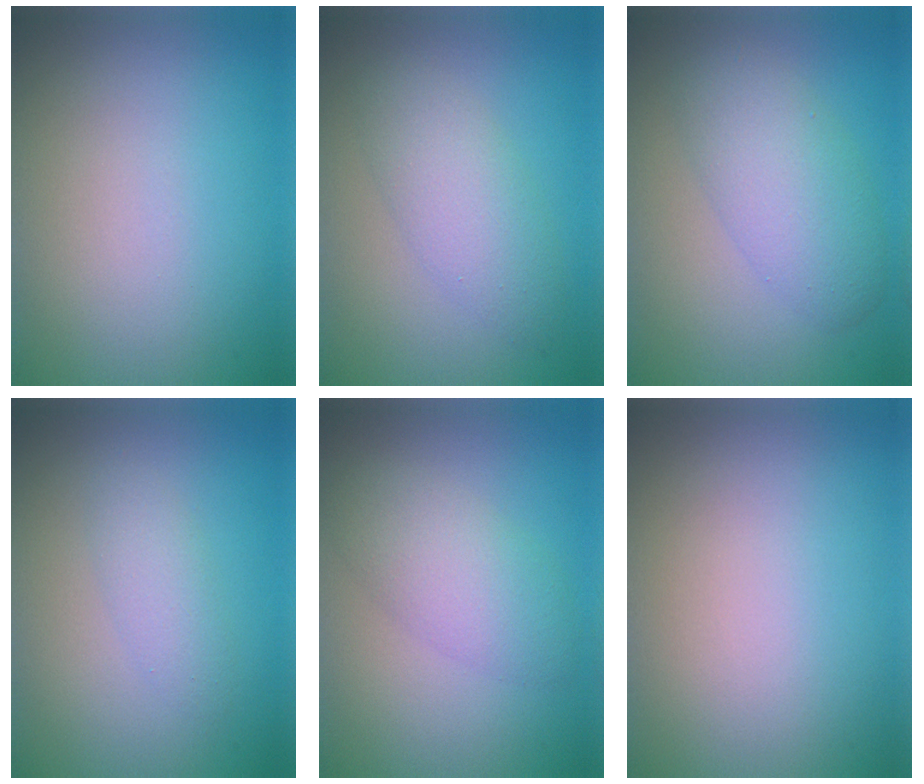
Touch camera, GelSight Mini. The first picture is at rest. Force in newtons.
{"total": 3.8, "press": 3.8, "slide": 0.1}
{"total": 4.9, "press": 4.9, "slide": 0.1}
{"total": 1.9, "press": 1.9, "slide": 0.1}
{"total": 4.1, "press": 4.1, "slide": 0.3}
{"total": 0.0}